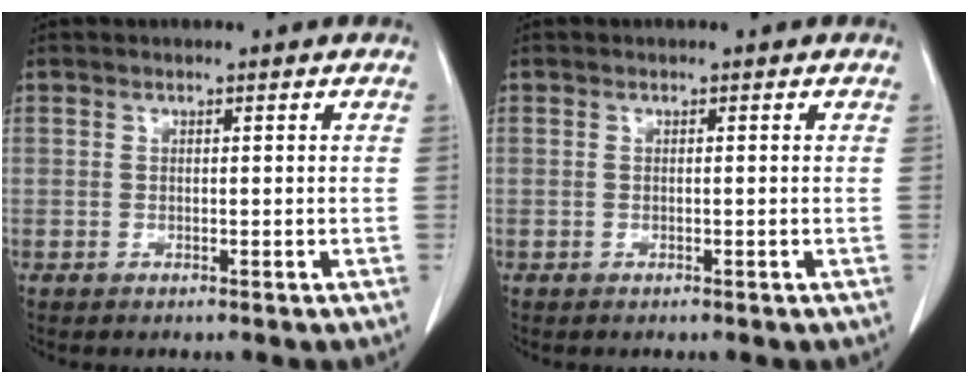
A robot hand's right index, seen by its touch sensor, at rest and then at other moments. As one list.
[{"total": 0.0}]